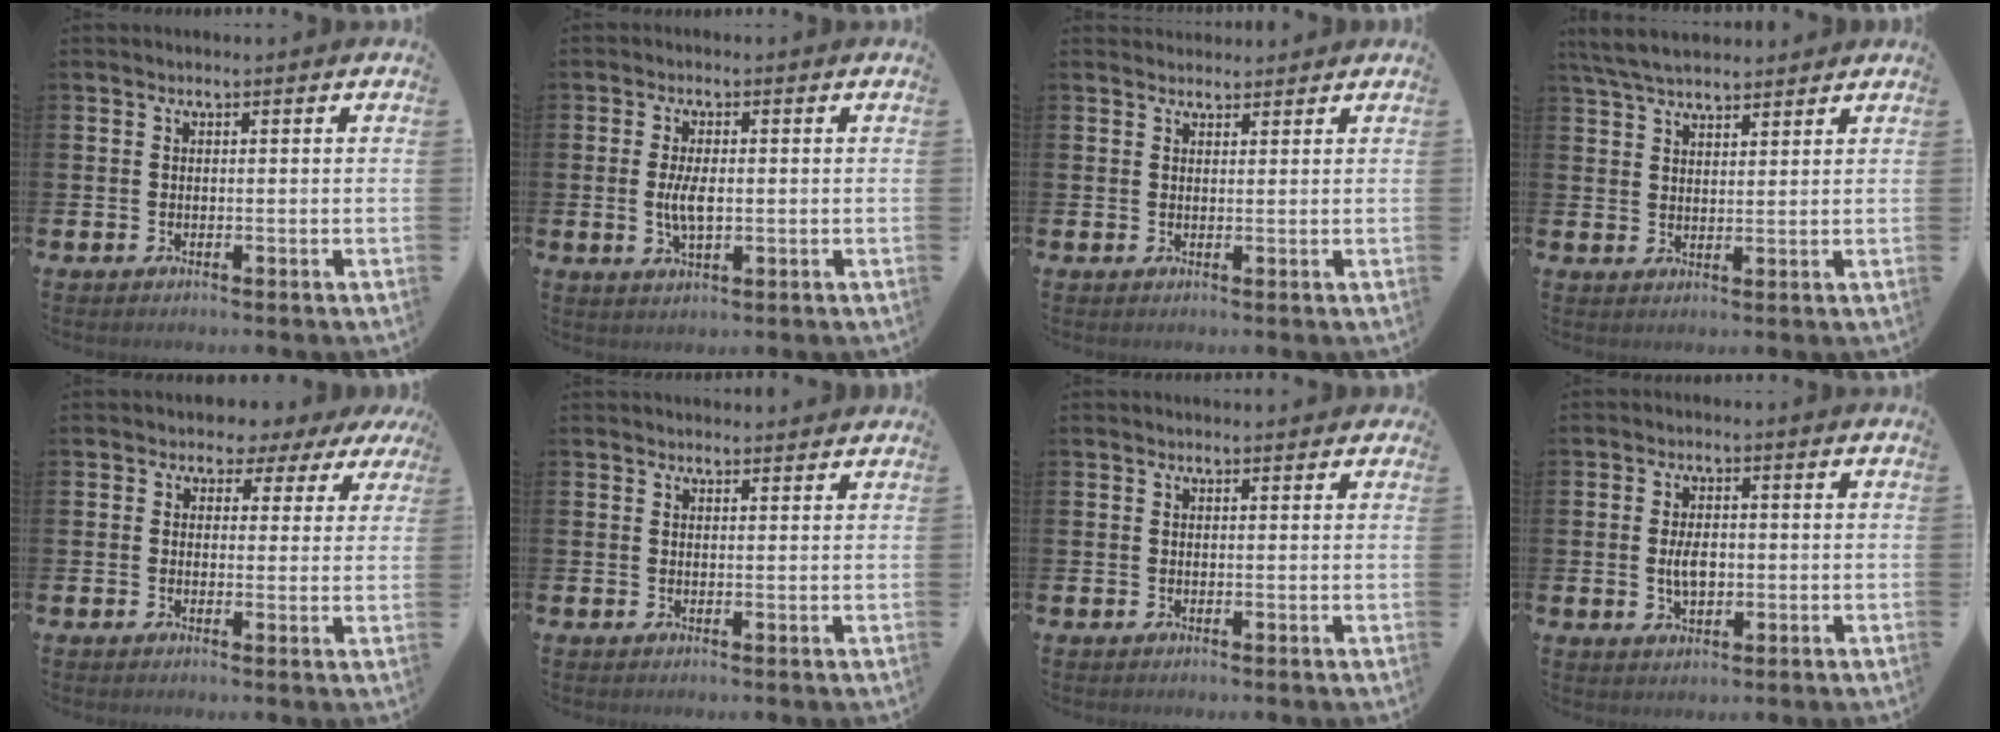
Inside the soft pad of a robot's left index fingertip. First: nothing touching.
{"total": 4.4, "force": [0.0, 1.8, 4.0], "torque": [-0.074, -0.003, -0.004]}
{"total": 1.9, "force": [1.8, 0.6, -0.1], "torque": [0.014, -0.010, 0.031]}
{"total": 5.2, "force": [4.9, 1.2, 1.3], "torque": [-0.040, -0.015, 0.091]}
{"total": 2.4, "force": [1.3, 2.0, 0.2], "torque": [-0.008, -0.007, 0.015]}
{"total": 1.5, "force": [1.5, 0.2, 0.0], "torque": [0.006, -0.005, 0.026]}
{"total": 0.6, "force": [0.4, 0.3, 0.2], "torque": [0.012, -0.003, 0.005]}
{"total": 3.8, "force": [0.0, 2.2, 3.1], "torque": [-0.043, -0.001, -0.004]}